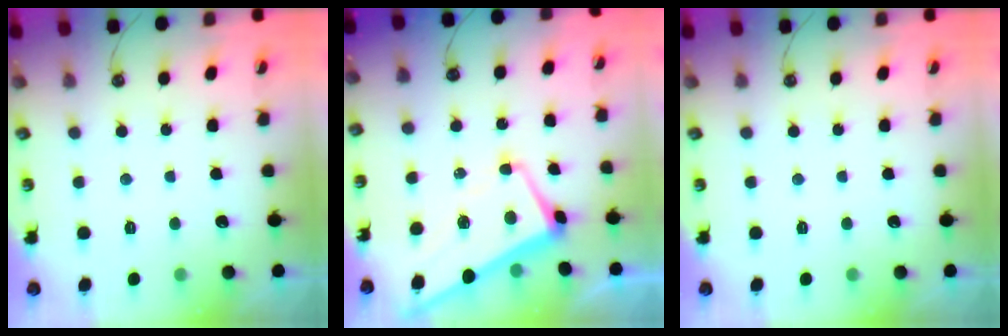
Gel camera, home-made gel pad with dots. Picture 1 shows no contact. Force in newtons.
{"total": 1.0, "press": 0.5, "slide": 0.8}
{"total": 0.0}